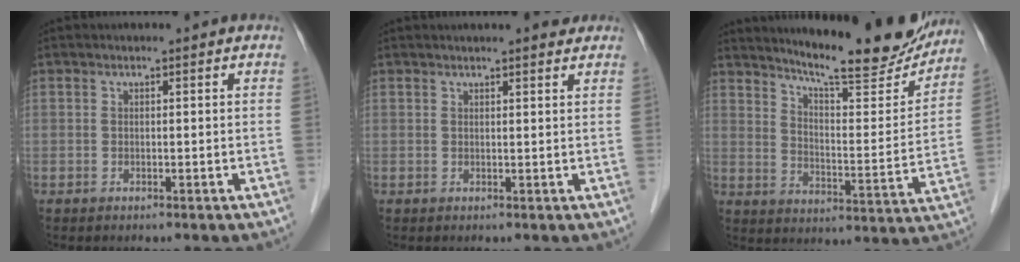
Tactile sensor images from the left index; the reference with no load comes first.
{"total": 5.0, "force": [4.4, 0.9, 2.2], "torque": [-0.030, 0.014, 0.051]}
{"total": 19.1, "force": [17.2, 2.0, 8.0], "torque": [-0.118, -0.046, 0.235]}